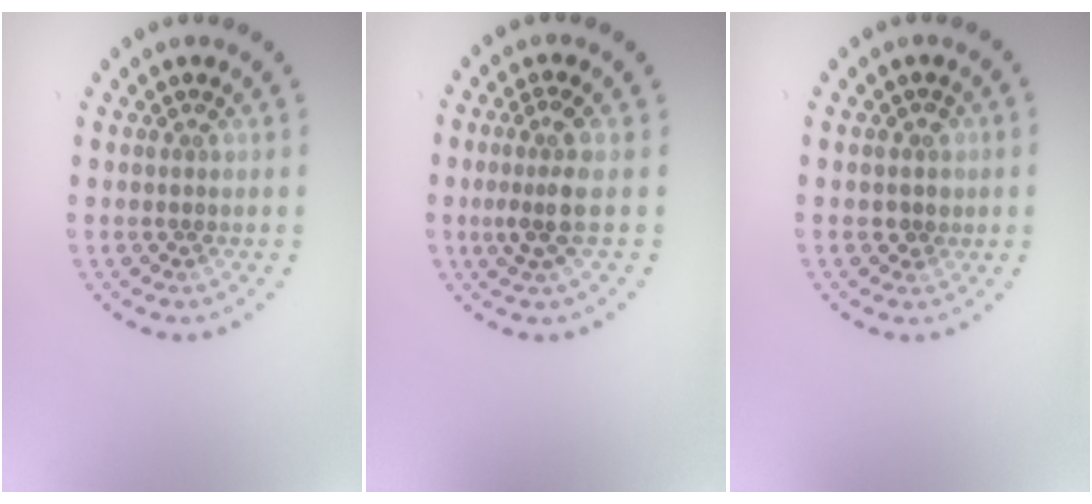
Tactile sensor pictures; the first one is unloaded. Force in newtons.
{"total": 2.7, "press": 2.2, "slide": 1.7}
{"total": 1.1, "press": 0.9, "slide": 0.7}